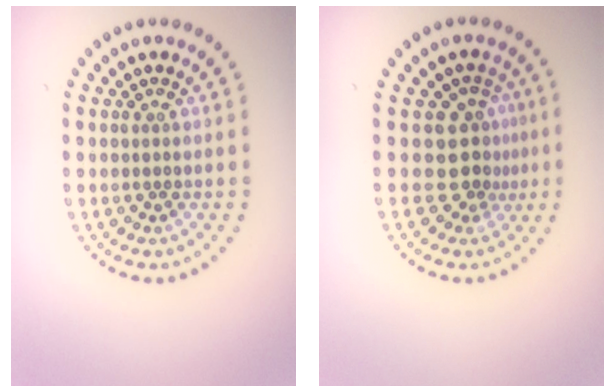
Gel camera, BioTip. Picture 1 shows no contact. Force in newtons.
{"total": 3.4, "press": 2.6, "slide": 2.2}